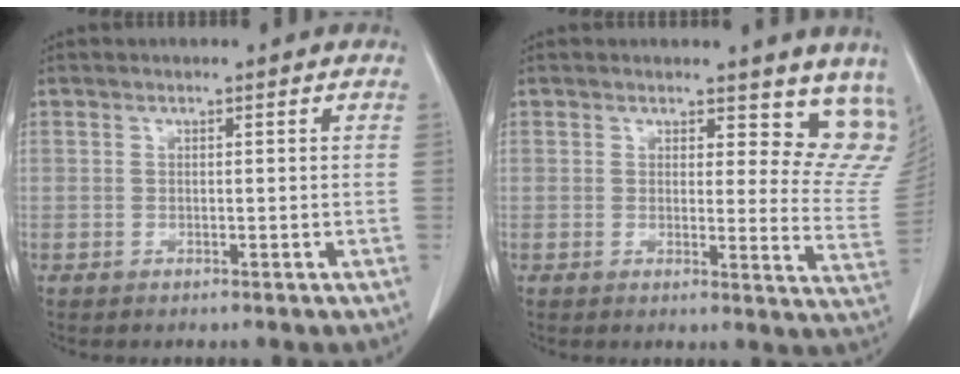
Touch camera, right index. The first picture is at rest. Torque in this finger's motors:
{"motor_torque": [-0.07, -0.07, -0.04, -0.01]}